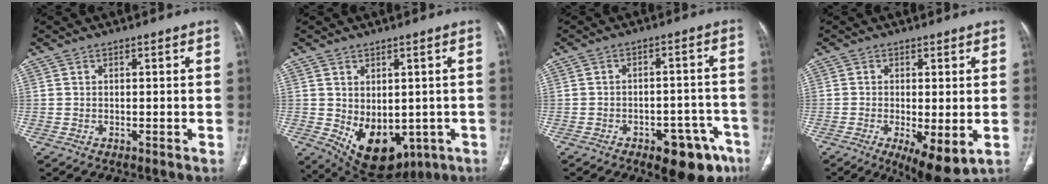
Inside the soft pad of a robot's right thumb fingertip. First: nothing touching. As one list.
[{"total": 13.6, "force": [-3.3, 9.0, 9.6], "torque": [-0.121, -0.006, -0.017]}, {"total": 12.1, "force": [-7.2, 5.9, 7.8], "torque": [-0.067, 0.045, -0.090]}, {"total": 9.1, "force": [-2.6, 3.1, 8.2], "torque": [-0.130, -0.020, -0.036]}]